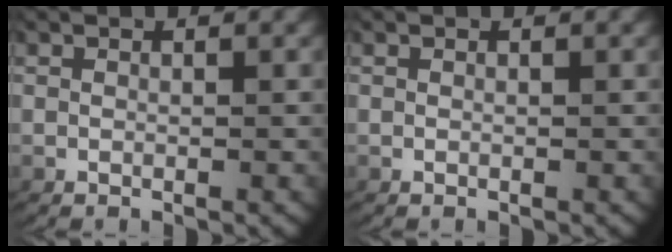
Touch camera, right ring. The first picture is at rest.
{"total": 0.0}